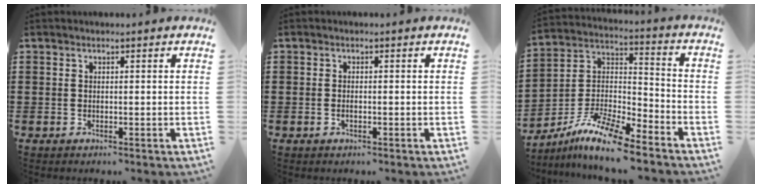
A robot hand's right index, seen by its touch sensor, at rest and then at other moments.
{"total": 0.7, "force": [-0.4, 0.1, 0.5], "torque": [-0.011, -0.006, -0.006]}
{"total": 10.5, "force": [-8.8, 1.5, 5.4], "torque": [-0.121, 0.007, -0.181]}